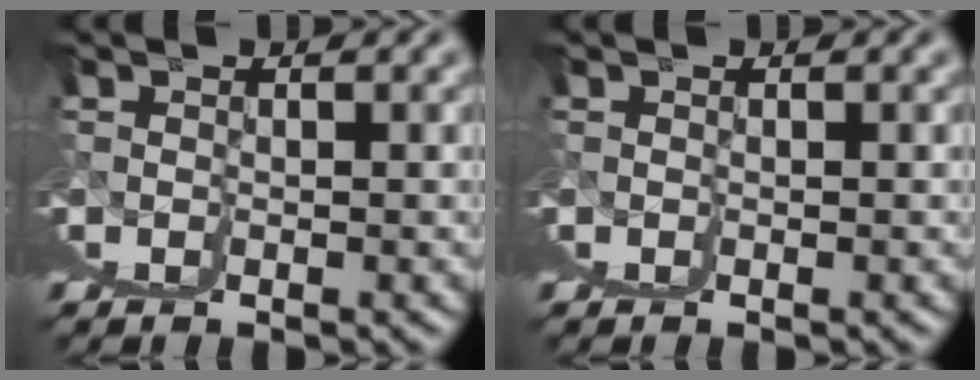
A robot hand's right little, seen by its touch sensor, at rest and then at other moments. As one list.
[{"total": 0.0}]